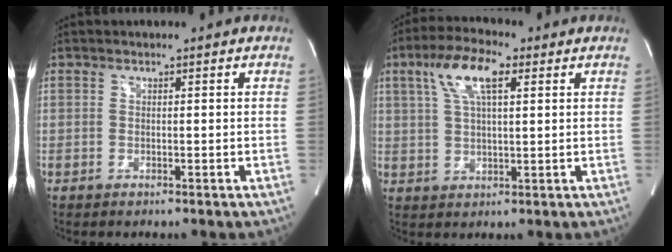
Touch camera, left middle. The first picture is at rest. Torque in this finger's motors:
{"motor_torque": [1.28, -0.50, 0.41, 0.14]}